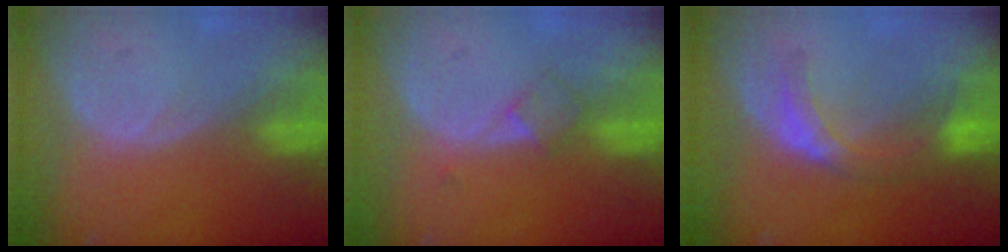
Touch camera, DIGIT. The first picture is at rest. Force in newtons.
{"total": 2.7, "press": 2.4, "slide": 1.1}
{"total": 6.0, "press": 5.4, "slide": 2.6}